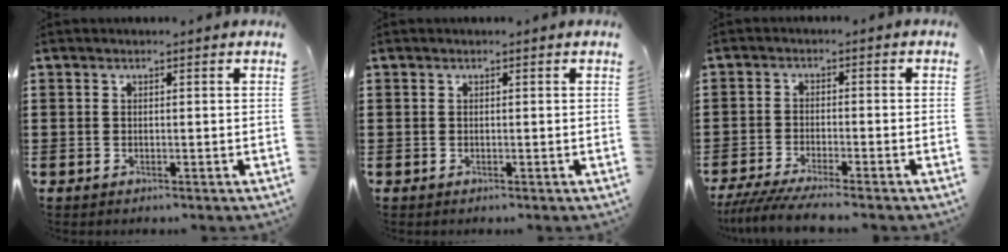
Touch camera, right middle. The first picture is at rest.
{"total": 0.0}
{"total": 4.3, "force": [-4.0, 0.0, 1.7], "torque": [-0.043, -0.014, -0.081]}